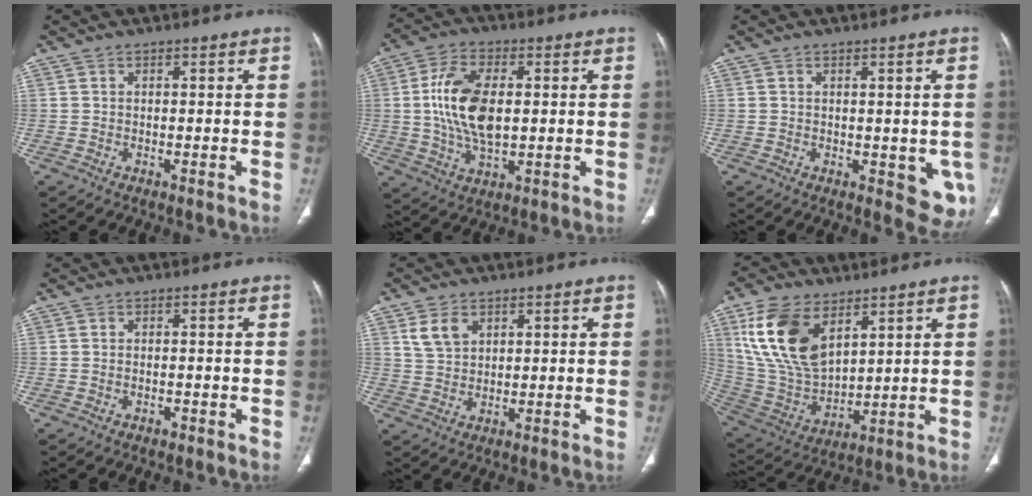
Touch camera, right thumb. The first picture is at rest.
{"total": 13.4, "force": [1.1, 7.2, 11.2], "torque": [-0.214, 0.001, 0.022]}
{"total": 5.8, "force": [-0.5, 3.0, 5.0], "torque": [-0.033, -0.010, 0.001]}
{"total": 0.9, "force": [-0.5, 0.5, 0.5], "torque": [-0.011, 0.005, -0.007]}
{"total": 4.8, "force": [2.4, 3.1, 2.7], "torque": [-0.043, -0.006, 0.053]}
{"total": 17.5, "force": [8.1, 9.6, 12.1], "torque": [-0.220, -0.031, 0.171]}